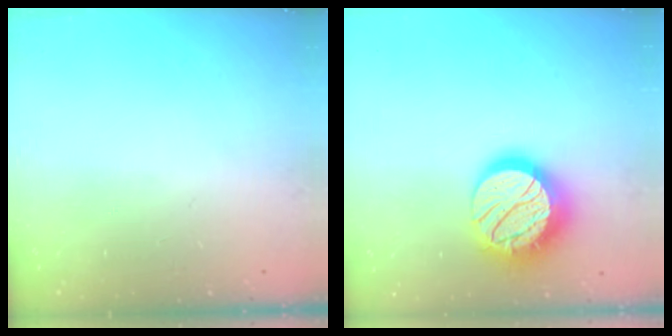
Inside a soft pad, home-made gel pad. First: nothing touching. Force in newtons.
{"total": 17.6, "press": 17.6, "slide": 1.0}